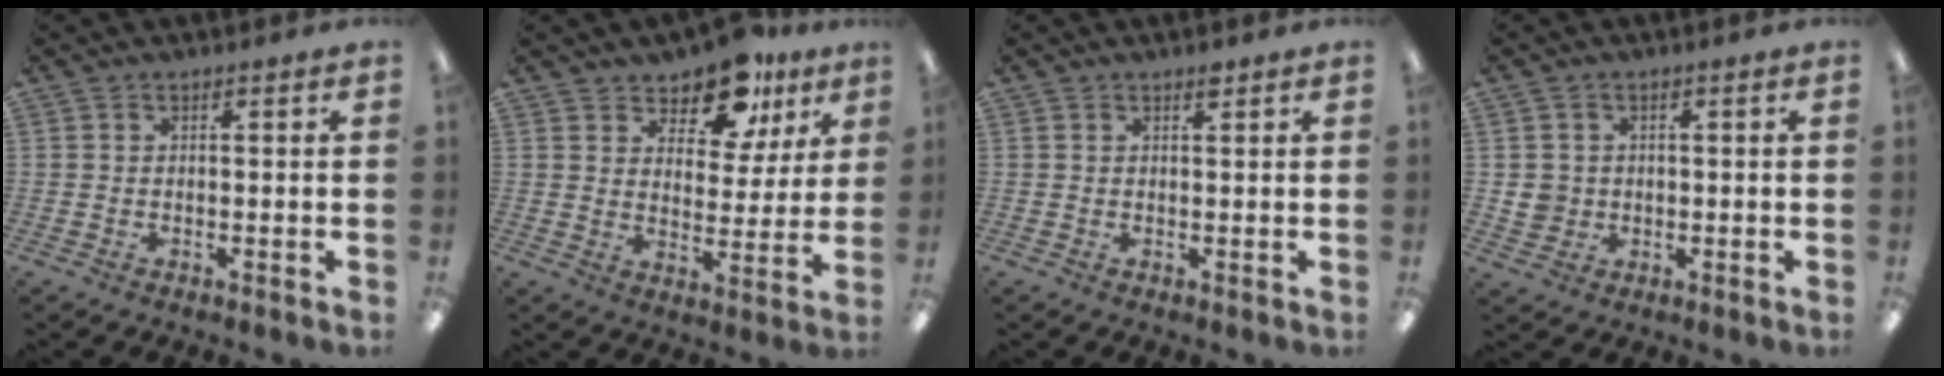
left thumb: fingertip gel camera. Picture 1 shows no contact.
{"total": 11.4, "force": [9.1, 5.4, 4.2], "torque": [-0.066, -0.056, 0.165]}
{"total": 1.0, "force": [0.8, 0.2, 0.6], "torque": [-0.005, -0.002, 0.011]}
{"total": 3.6, "force": [0.2, 3.6, 0.6], "torque": [-0.008, 0.004, 0.003]}